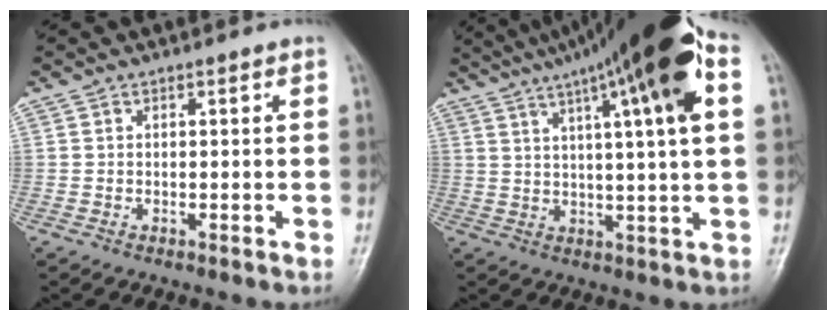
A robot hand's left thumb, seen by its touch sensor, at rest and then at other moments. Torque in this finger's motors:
{"motor_torque": [0.87, 0.96, 1.96, -0.81, 0.38]}